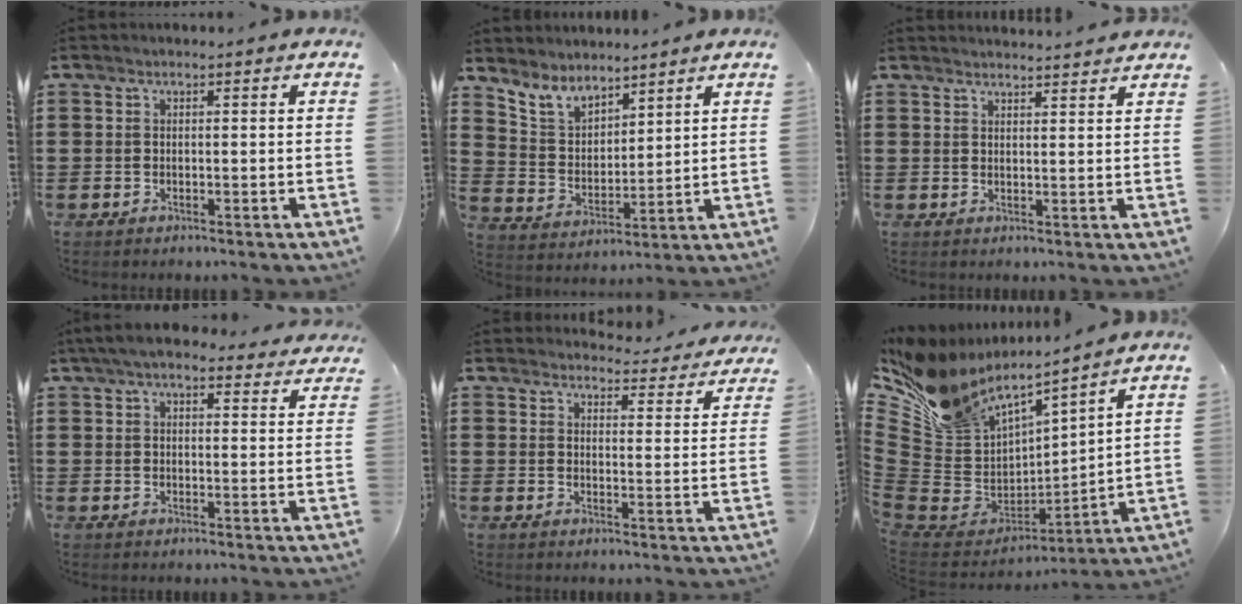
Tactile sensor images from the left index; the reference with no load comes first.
{"total": 6.5, "force": [5.7, 2.6, 1.5], "torque": [-0.057, -0.021, 0.107]}
{"total": 2.2, "force": [2.1, -0.2, 0.0], "torque": [-0.006, -0.006, 0.042]}
{"total": 5.6, "force": [4.7, 1.1, 2.8], "torque": [-0.067, -0.006, 0.088]}
{"total": 4.0, "force": [3.9, 0.4, 0.4], "torque": [-0.016, -0.027, 0.068]}
{"total": 9.2, "force": [7.7, 4.4, 2.5], "torque": [-0.095, -0.067, 0.144]}